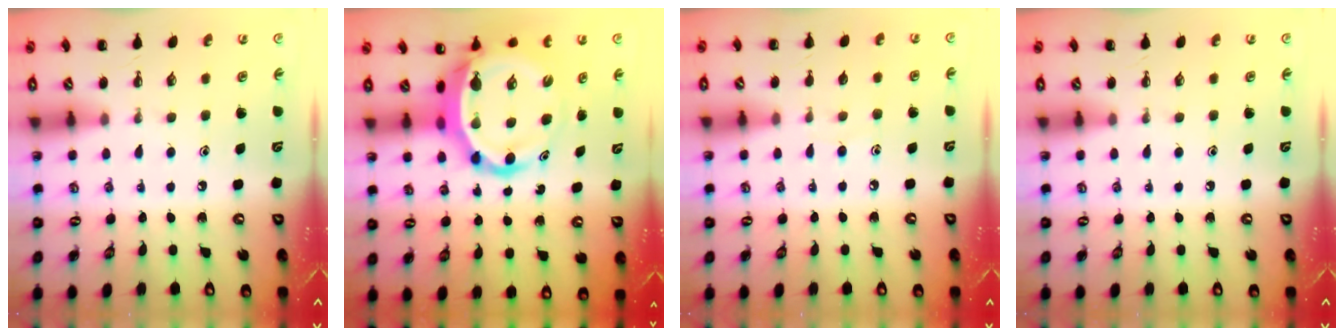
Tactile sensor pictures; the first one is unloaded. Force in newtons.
{"total": 10.4, "press": 9.9, "slide": 3.2}
{"total": 2.5, "press": 2.3, "slide": 1.0}
{"total": 0.0}